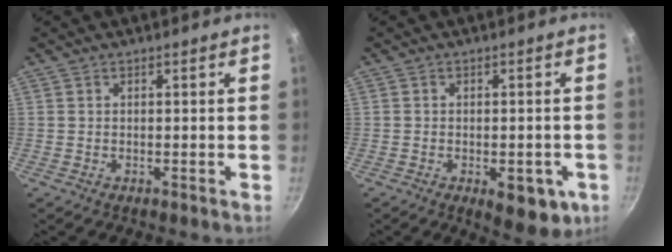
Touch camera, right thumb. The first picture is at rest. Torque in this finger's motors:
{"motor_torque": [0.72, 1.02, 0.33, -0.46, 0.15]}